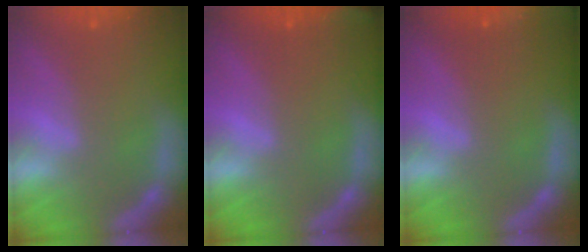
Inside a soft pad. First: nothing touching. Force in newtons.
{"total": 2.4}
{"total": 10.0}